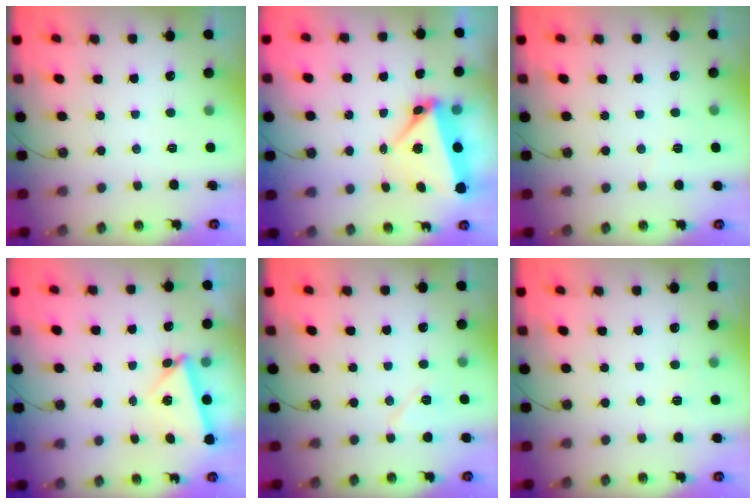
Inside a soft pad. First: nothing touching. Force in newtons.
{"total": 7.0, "press": 7.0, "slide": 0.8}
{"total": 3.6, "press": 2.3, "slide": 2.7}
{"total": 4.5, "press": 4.0, "slide": 2.0}
{"total": 6.9, "press": 6.9, "slide": 0.9}
{"total": 3.1, "press": 2.9, "slide": 1.2}